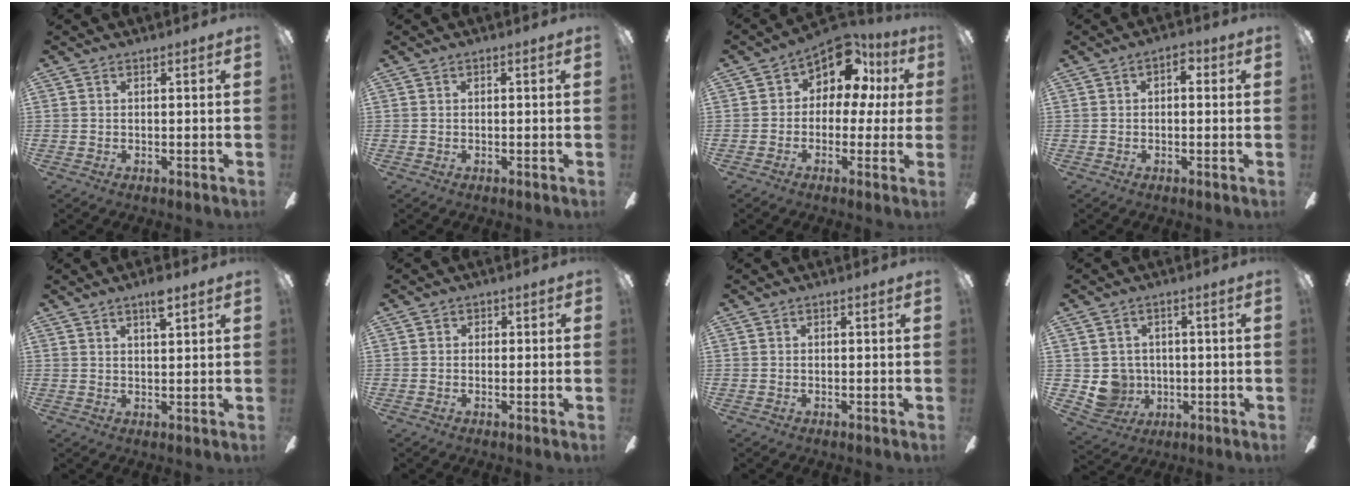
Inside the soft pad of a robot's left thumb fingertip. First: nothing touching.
{"total": 0.0}
{"total": 11.4, "force": [6.1, 6.8, 6.9], "torque": [-0.109, -0.037, 0.110]}
{"total": 2.9, "force": [0.4, 1.8, 2.3], "torque": [-0.027, 0.004, 0.001]}
{"total": 4.2, "force": [3.0, 0.7, 2.7], "torque": [-0.044, -0.009, 0.049]}
{"total": 1.3, "force": [-0.7, 1.1, 0.3], "torque": [-0.005, 0.007, -0.014]}
{"total": 0.0}
{"total": 6.9, "force": [0.1, 6.7, 1.4], "torque": [-0.056, -0.006, 0.009]}